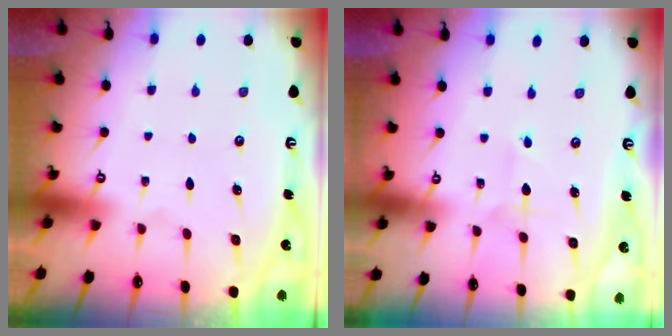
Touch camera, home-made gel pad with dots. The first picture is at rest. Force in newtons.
{"total": 1.4, "press": 1.4, "slide": 0.1}